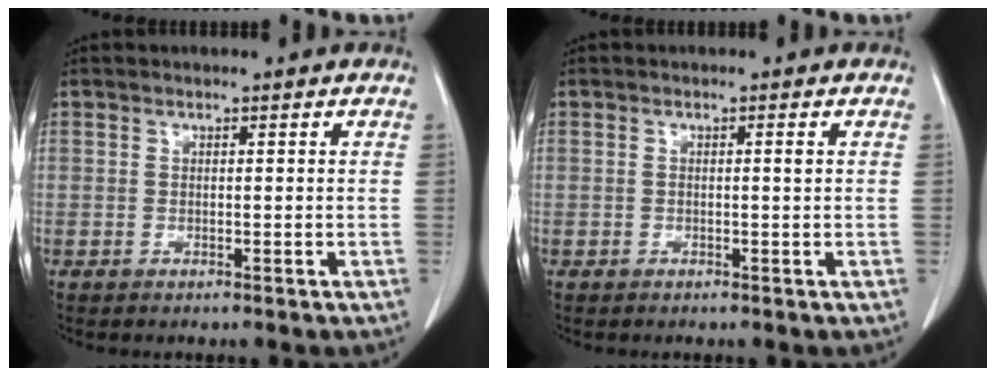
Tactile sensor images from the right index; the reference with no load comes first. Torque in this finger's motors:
{"motor_torque": [-0.03, 0.05, 0.00, 0.00]}